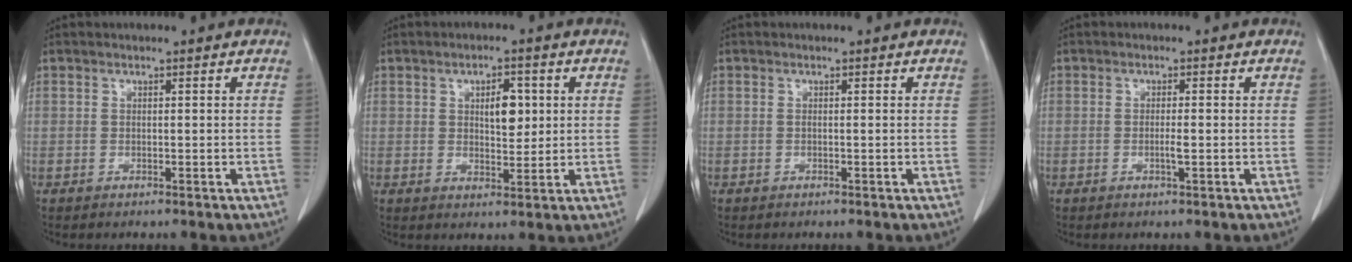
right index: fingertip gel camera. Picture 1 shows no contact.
{"total": 4.8, "force": [1.2, 2.1, 4.1], "torque": [-0.063, 0.000, 0.021]}
{"total": 0.0}
{"total": 1.6, "force": [-0.4, 0.0, 1.6], "torque": [-0.032, -0.002, -0.007]}